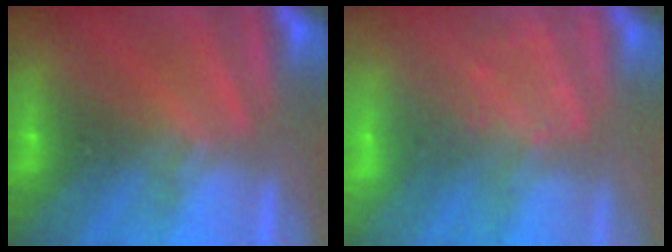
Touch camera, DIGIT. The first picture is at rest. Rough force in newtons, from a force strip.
{"total": 3.0}